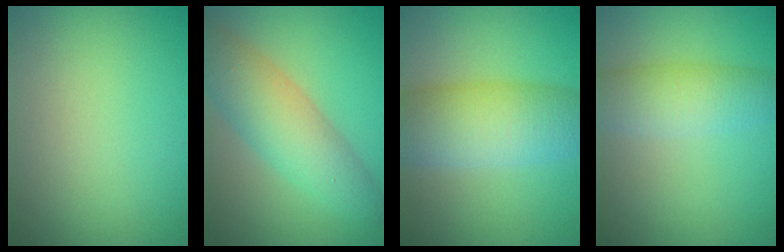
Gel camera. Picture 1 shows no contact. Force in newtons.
{"total": 6.5, "press": 6.5, "slide": 0.2}
{"total": 8.6, "press": 8.6, "slide": 0.2}
{"total": 4.7, "press": 4.7, "slide": 0.1}